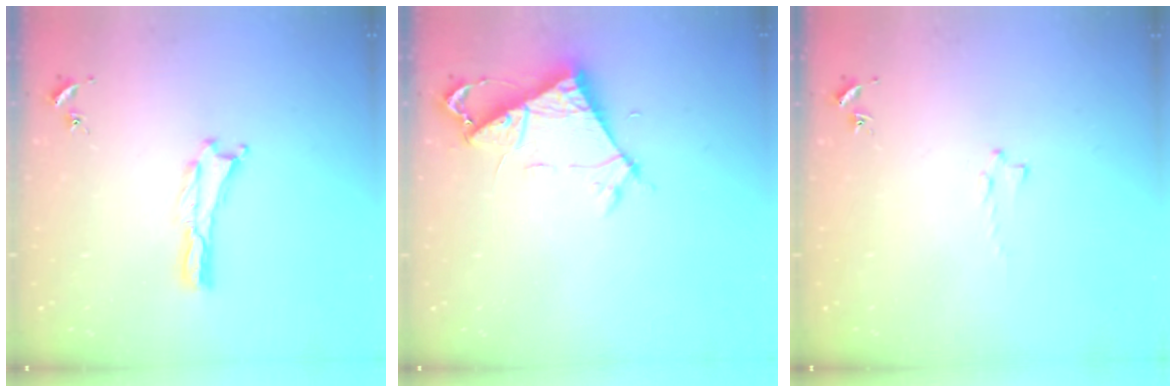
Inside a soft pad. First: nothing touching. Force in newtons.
{"total": 6.9, "press": 6.9, "slide": 0.7}
{"total": 0.8, "press": 0.7, "slide": 0.2}